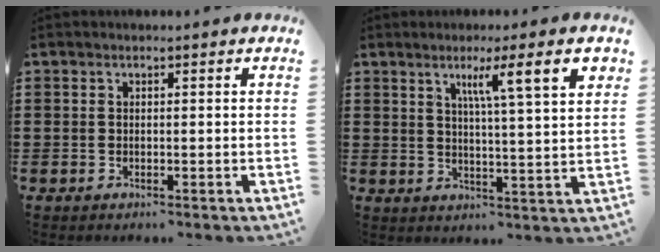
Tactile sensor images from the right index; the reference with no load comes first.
{"total": 7.8, "force": [4.0, 0.5, 6.7], "torque": [-0.116, -0.007, 0.058]}